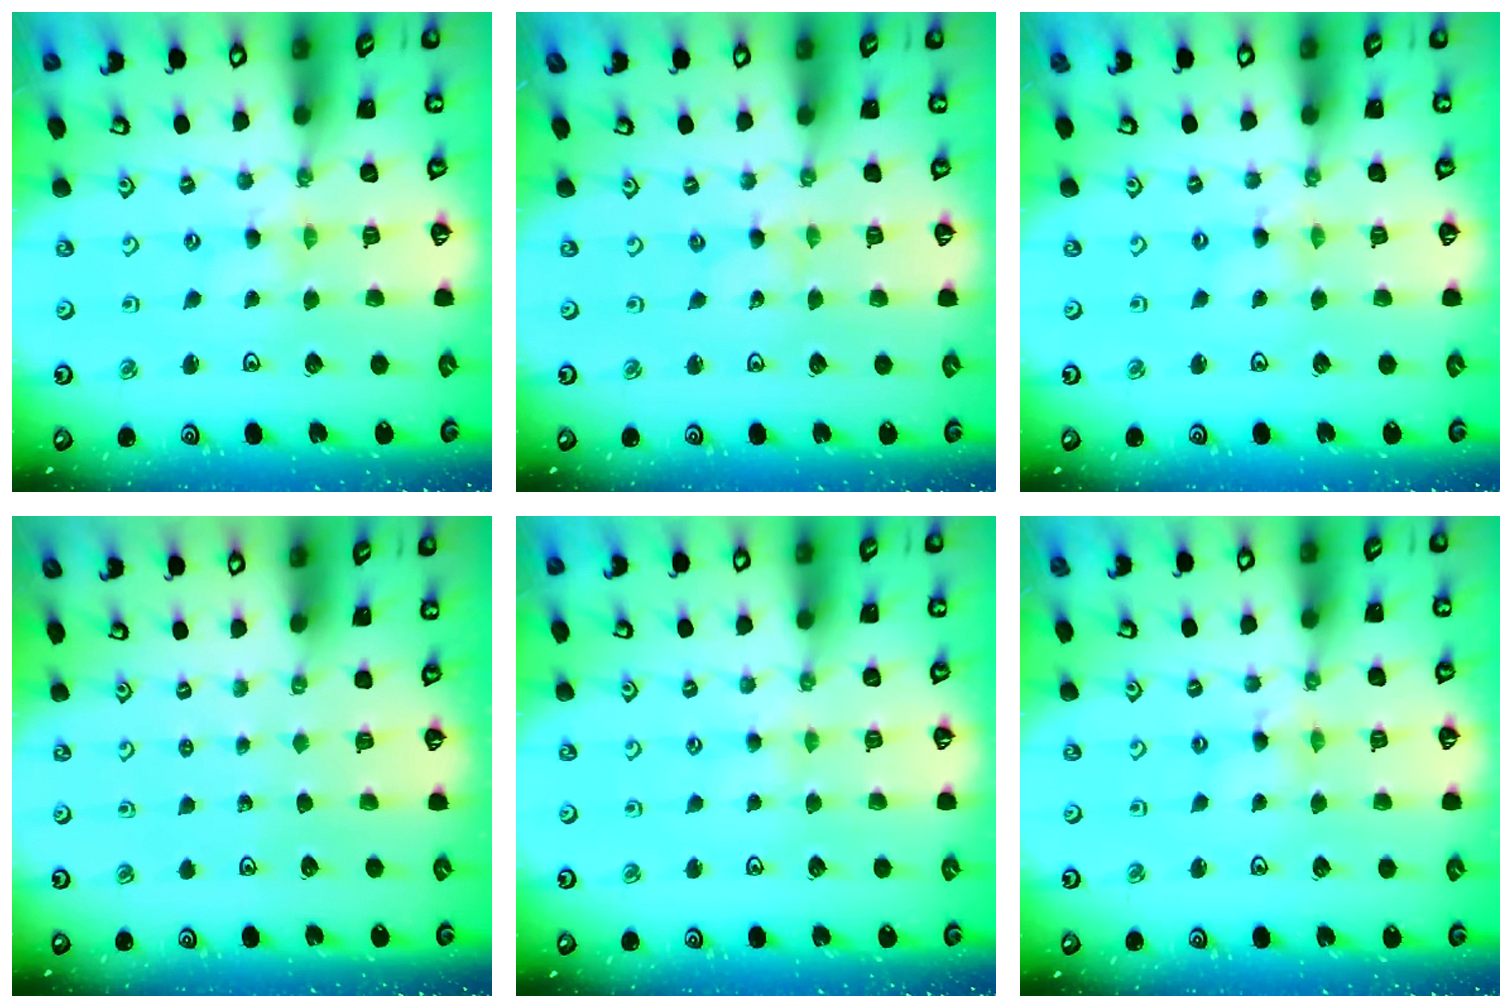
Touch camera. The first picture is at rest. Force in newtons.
{"total": 0.0}
{"total": 0.8, "press": 0.8, "slide": 0.2}
{"total": 0.0}
{"total": 2.5, "press": 2.5, "slide": 0.4}
{"total": 2.3, "press": 2.3, "slide": 0.3}